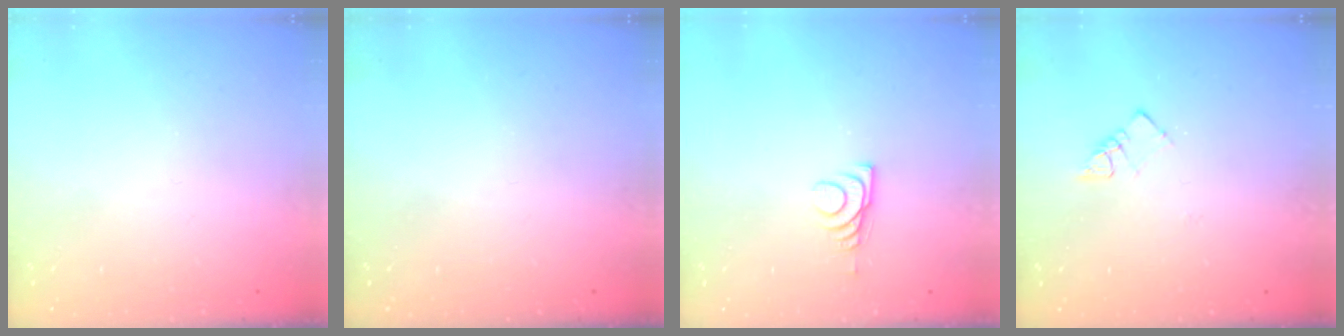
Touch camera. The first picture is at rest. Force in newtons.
{"total": 0.0}
{"total": 6.6, "press": 6.6, "slide": 0.9}
{"total": 3.6, "press": 3.5, "slide": 0.4}